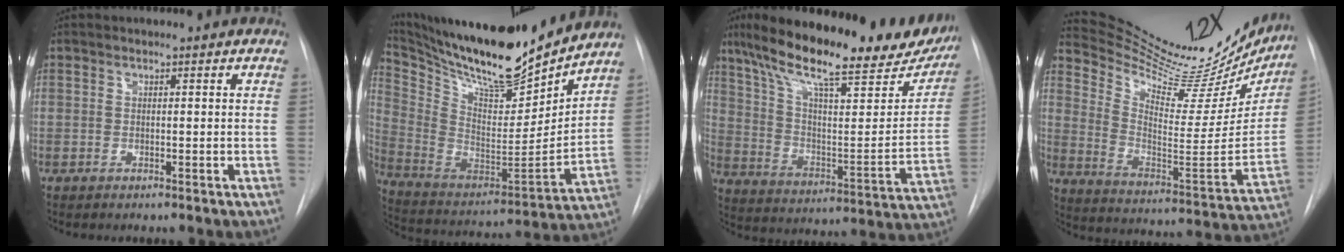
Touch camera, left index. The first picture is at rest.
{"total": 23.9, "force": [21.3, 3.6, 10.2], "torque": [-0.202, -0.033, 0.350]}
{"total": 30.5, "force": [23.4, 6.7, 18.4], "torque": [-0.293, -0.007, 0.327]}
{"total": 27.2, "force": [24.5, 6.7, 9.7], "torque": [-0.143, -0.069, 0.336]}